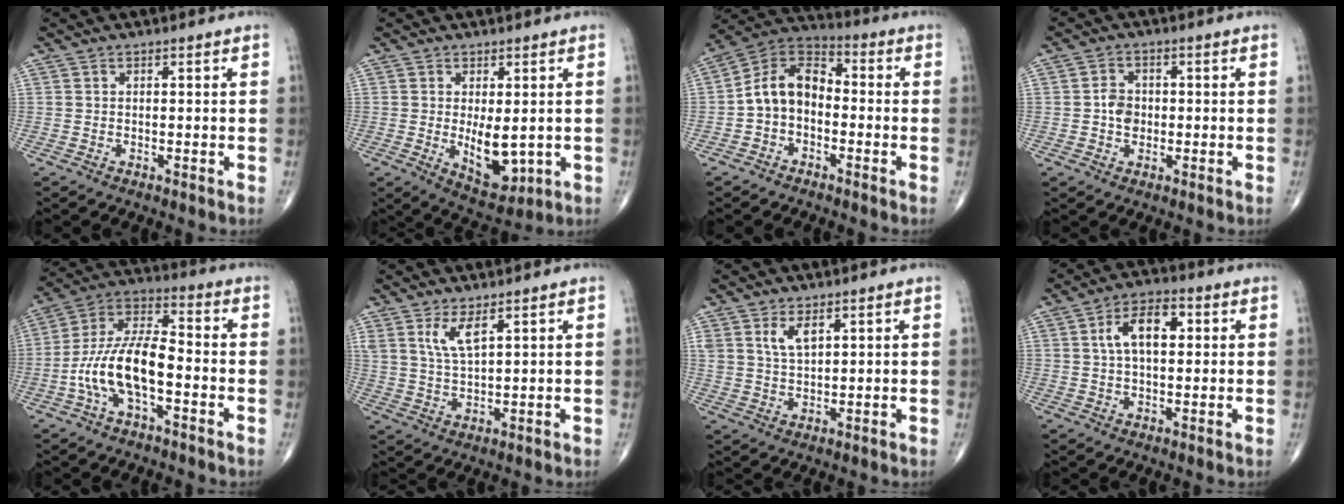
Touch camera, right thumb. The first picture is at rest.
{"total": 7.9, "force": [-0.5, 3.9, 6.9], "torque": [-0.084, -0.020, 0.010]}
{"total": 10.2, "force": [-1.7, 7.1, 7.0], "torque": [-0.109, 0.039, -0.048]}
{"total": 3.9, "force": [-0.3, 3.1, 2.3], "torque": [-0.025, 0.006, -0.009]}
{"total": 14.1, "force": [-3.8, 6.0, 12.2], "torque": [-0.245, 0.047, -0.075]}
{"total": 5.0, "force": [2.8, 1.4, 3.9], "torque": [-0.080, -0.020, 0.065]}
{"total": 4.3, "force": [2.3, 2.0, 3.0], "torque": [-0.051, -0.012, 0.048]}
{"total": 8.8, "force": [2.0, 4.6, 7.2], "torque": [-0.118, 0.014, 0.029]}